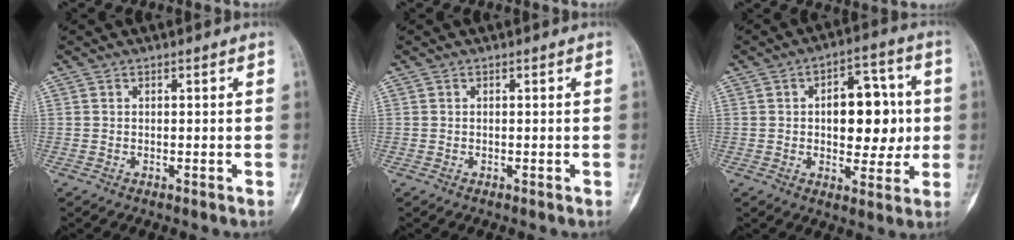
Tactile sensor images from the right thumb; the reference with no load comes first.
{"total": 0.0}
{"total": 13.2, "force": [0.8, 7.7, 10.6], "torque": [-0.099, 0.013, 0.012]}